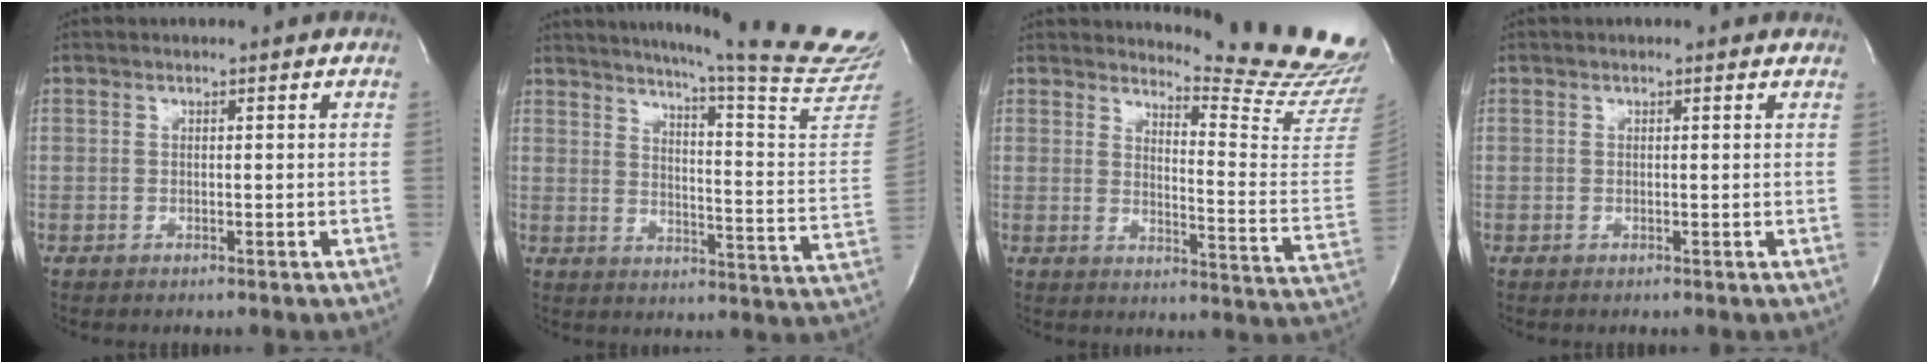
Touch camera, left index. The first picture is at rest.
{"total": 23.3, "force": [20.7, -1.6, 10.6], "torque": [-0.160, -0.125, 0.251]}
{"total": 16.3, "force": [15.9, -0.6, 3.6], "torque": [-0.048, -0.167, 0.172]}
{"total": 0.7, "force": [0.5, 0.3, 0.2], "torque": [-0.011, -0.002, -0.005]}